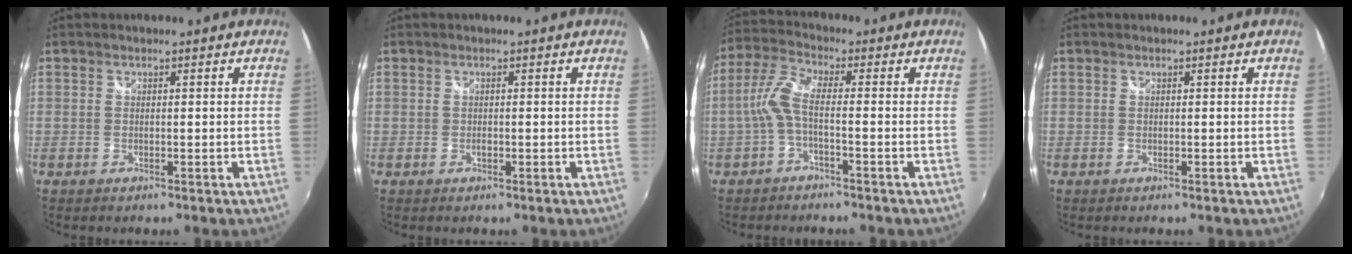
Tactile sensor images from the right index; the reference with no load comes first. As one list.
[{"total": 0.0}, {"total": 5.3, "force": [-1.5, 0.9, 5.0], "torque": [-0.122, 0.010, -0.031]}, {"total": 0.0}]